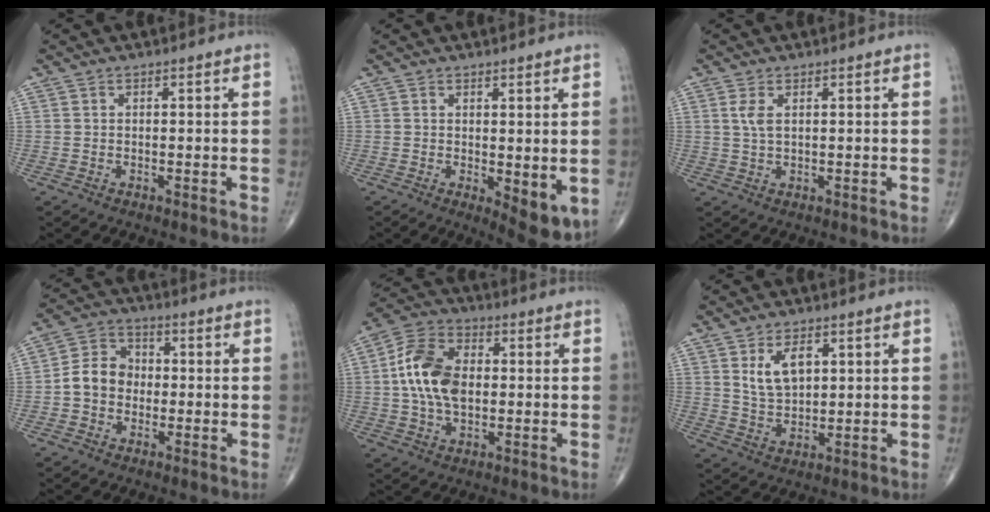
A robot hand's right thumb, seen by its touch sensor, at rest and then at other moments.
{"total": 6.7, "force": [-0.6, 2.6, 6.1], "torque": [-0.076, -0.019, -0.001]}
{"total": 2.6, "force": [0.8, 1.1, 2.2], "torque": [-0.053, 0.003, 0.021]}
{"total": 7.8, "force": [-1.0, 6.5, 4.1], "torque": [-0.056, 0.030, -0.033]}
{"total": 12.7, "force": [0.4, 8.0, 9.9], "torque": [-0.182, 0.019, 0.002]}
{"total": 7.2, "force": [2.5, 4.1, 5.3], "torque": [-0.082, -0.013, 0.054]}